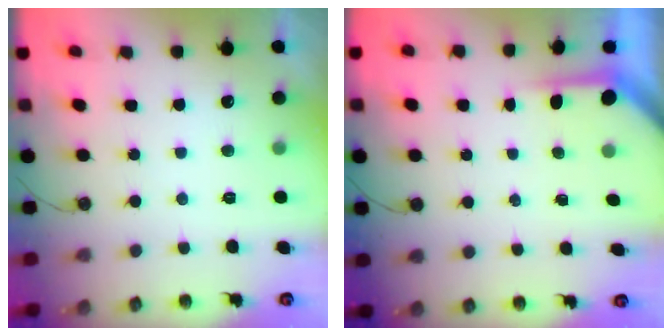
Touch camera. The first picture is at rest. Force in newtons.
{"total": 3.9, "press": 3.8, "slide": 0.3}